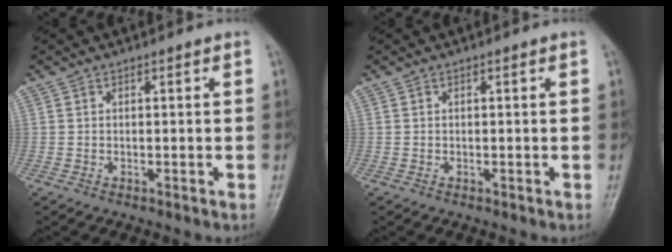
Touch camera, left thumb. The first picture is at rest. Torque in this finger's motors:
{"motor_torque": [0.00, 0.00, -0.04, -0.04, 0.00]}